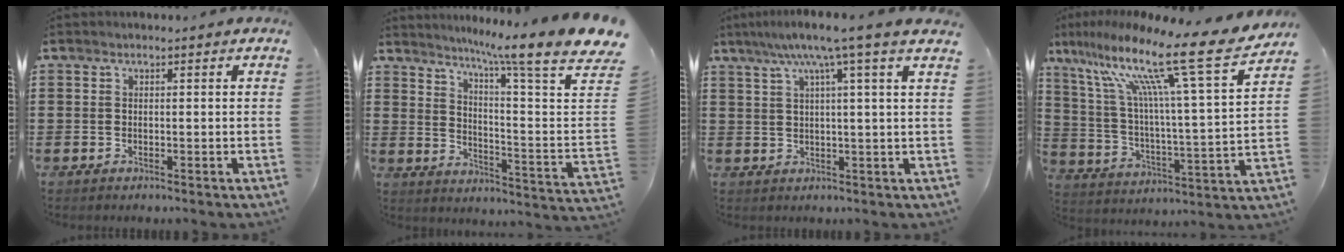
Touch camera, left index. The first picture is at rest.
{"total": 9.2, "force": [7.1, -1.6, 5.7], "torque": [-0.122, -0.068, 0.107]}
{"total": 6.9, "force": [4.1, -0.7, 5.5], "torque": [-0.120, -0.003, 0.065]}
{"total": 16.0, "force": [11.8, 1.0, 10.7], "torque": [-0.207, -0.088, 0.180]}